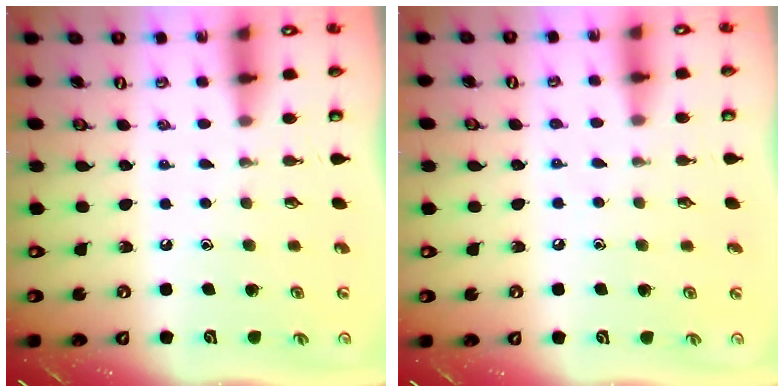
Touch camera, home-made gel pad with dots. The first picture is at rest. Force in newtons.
{"total": 3.4, "press": 3.4, "slide": 0.5}